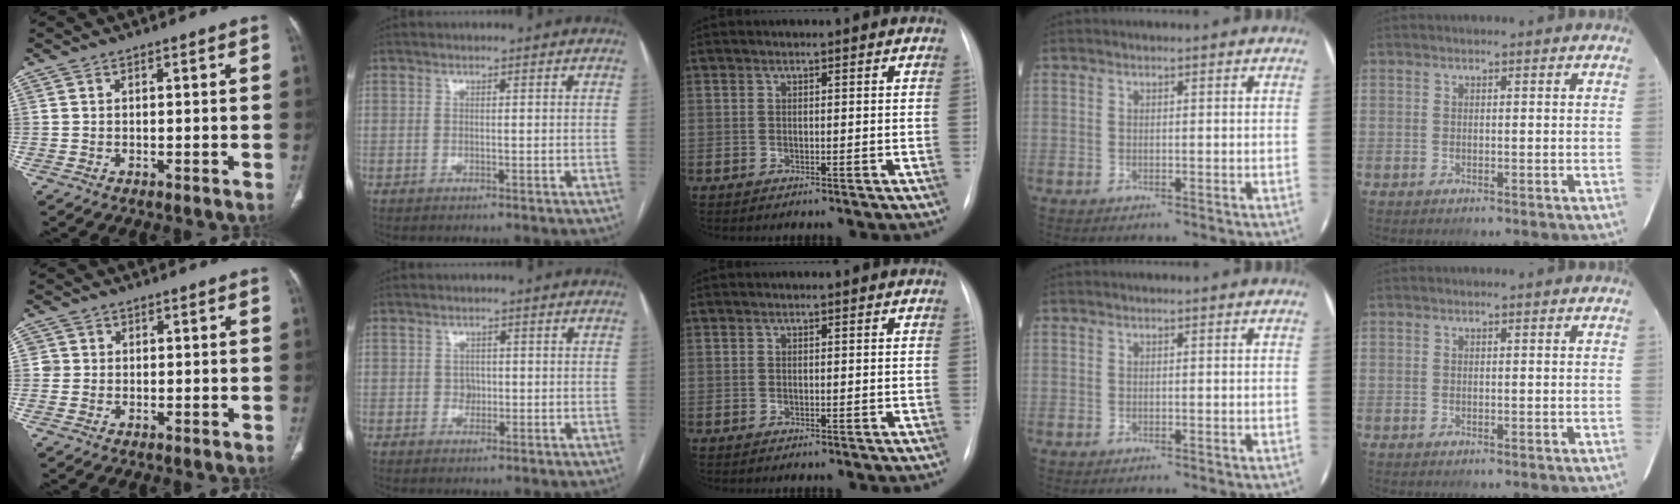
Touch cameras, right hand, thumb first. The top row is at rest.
{"thumb": {"total": 1.8, "force": [0.1, 1.8, 0.1], "torque": [0.012, 0.006, -0.001]}, "index": {"total": 1.6, "force": [-0.1, 1.4, 0.8], "torque": [-0.011, 0.003, 0.000]}}